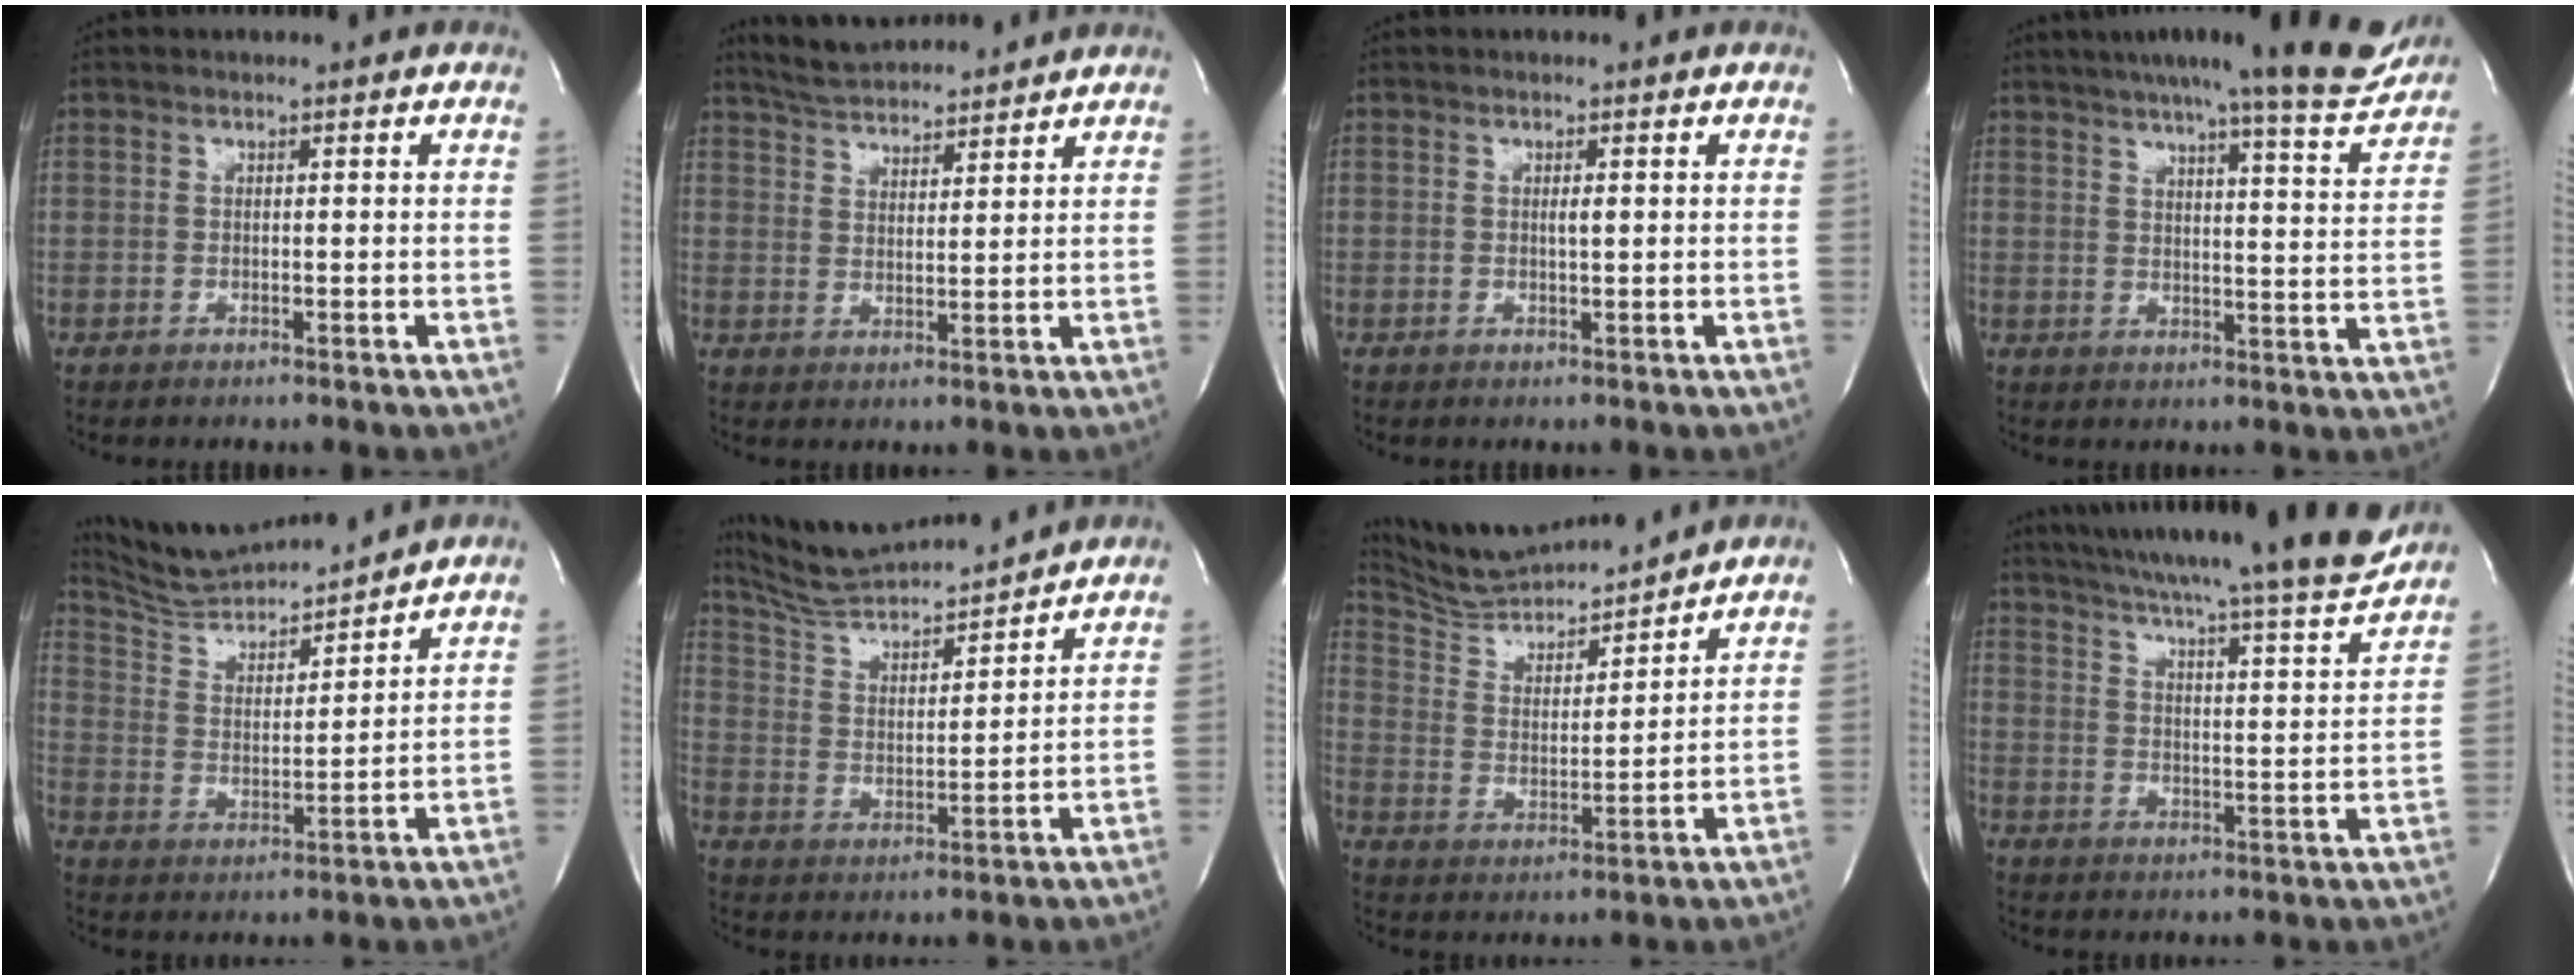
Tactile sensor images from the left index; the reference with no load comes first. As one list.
[{"total": 9.8, "force": [9.3, 1.2, 3.0], "torque": [-0.058, 0.022, 0.151]}, {"total": 1.0, "force": [0.2, 0.0, 0.9], "torque": [-0.020, 0.000, 0.002]}, {"total": 19.5, "force": [17.5, 1.5, 8.6], "torque": [-0.119, -0.028, 0.211]}, {"total": 13.0, "force": [12.6, -0.1, 3.1], "torque": [-0.068, 0.008, 0.227]}, {"total": 15.1, "force": [14.4, 0.5, 4.6], "torque": [-0.088, 0.008, 0.244]}, {"total": 13.9, "force": [13.5, 0.4, 3.3], "torque": [-0.070, 0.005, 0.240]}, {"total": 23.5, "force": [21.3, -0.4, 9.8], "torque": [-0.160, -0.051, 0.284]}]